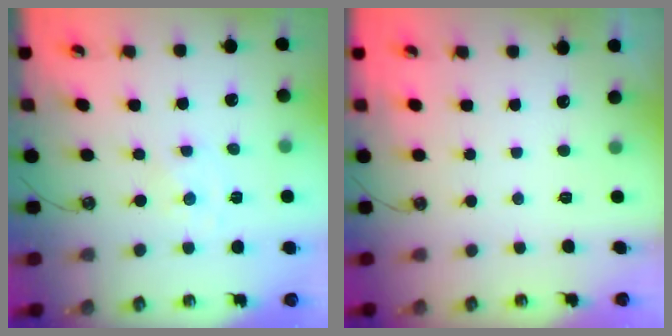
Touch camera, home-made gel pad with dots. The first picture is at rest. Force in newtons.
{"total": 0.0}